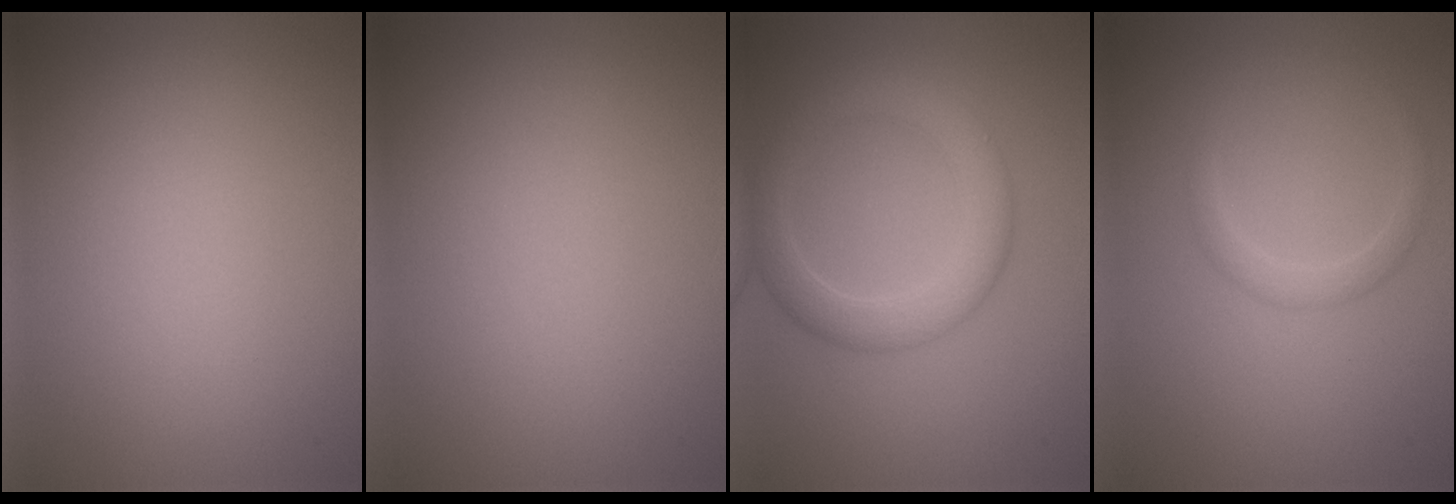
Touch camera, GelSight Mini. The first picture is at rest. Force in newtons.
{"total": 0.0}
{"total": 4.4, "press": 4.4, "slide": 0.2}
{"total": 1.5, "press": 1.5, "slide": 0.1}